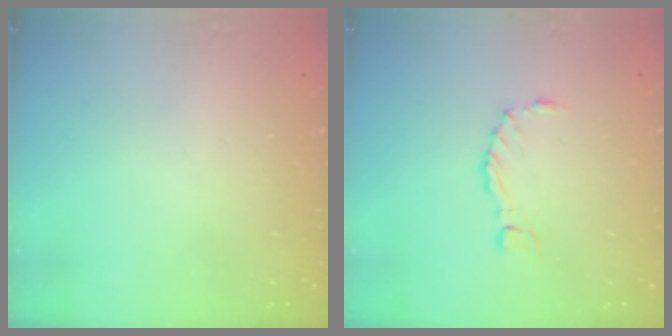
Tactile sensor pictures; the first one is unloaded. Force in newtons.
{"total": 1.2, "press": 1.2, "slide": 0.3}